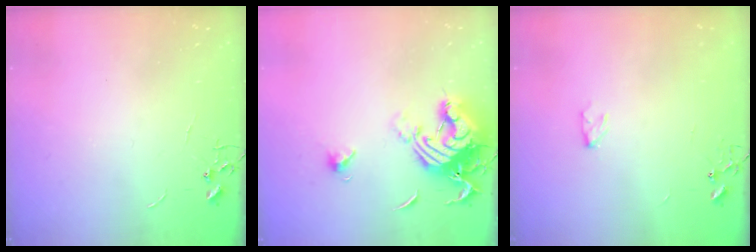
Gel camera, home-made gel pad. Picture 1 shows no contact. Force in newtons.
{"total": 15.2, "press": 15.1, "slide": 1.4}
{"total": 3.7, "press": 3.7, "slide": 0.6}